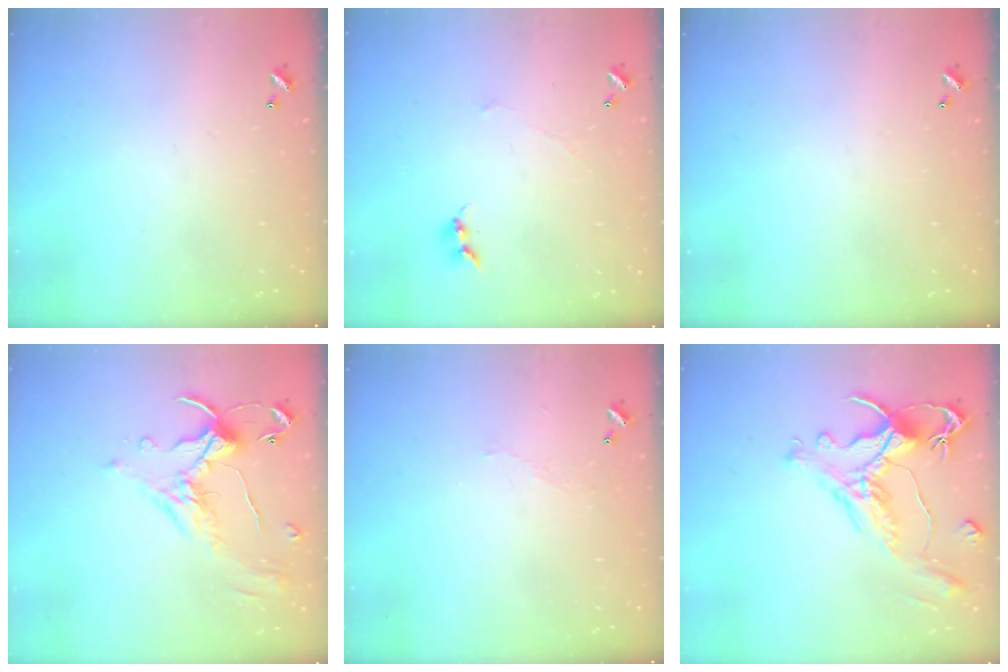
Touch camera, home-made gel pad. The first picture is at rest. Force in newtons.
{"total": 0.7, "press": 0.3, "slide": 0.6}
{"total": 0.0}
{"total": 1.7, "press": 1.3, "slide": 1.1}
{"total": 2.8, "press": 2.8, "slide": 0.5}
{"total": 1.2, "press": 0.3, "slide": 1.2}